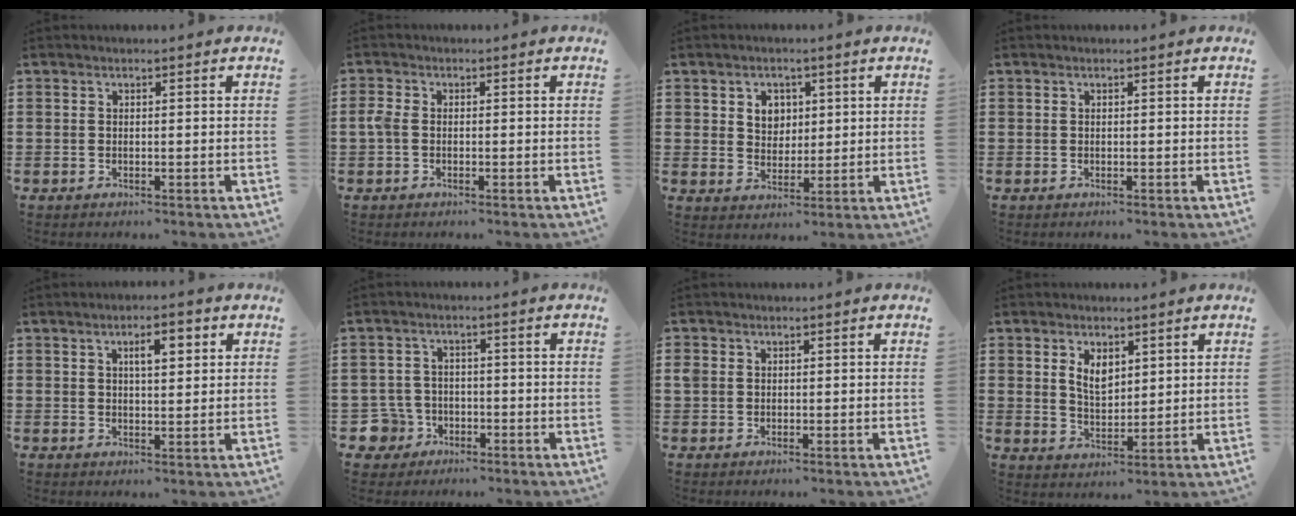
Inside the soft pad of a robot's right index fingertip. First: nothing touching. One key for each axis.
{"total": 2.1, "fx": -0.4, "fy": 1.4, "fz": 1.6, "tx": -0.056, "ty": -0.006, "tz": -0.016}
{"total": 3.8, "fx": 1.5, "fy": 3.2, "fz": 1.3, "tx": -0.030, "ty": 0.010, "tz": 0.024}
{"total": 0.0}
{"total": 4.0, "fx": 1.5, "fy": 1.3, "fz": 3.5, "tx": -0.049, "ty": -0.002, "tz": 0.017}
{"total": 5.5, "fx": -2.6, "fy": 4.5, "fz": 1.7, "tx": -0.073, "ty": 0.004, "tz": -0.058}
{"total": 1.6, "fx": 0.3, "fy": 1.4, "fz": 0.7, "tx": -0.017, "ty": 0.008, "tz": 0.006}
{"total": 3.9, "fx": 1.8, "fy": 2.4, "fz": 2.5, "tx": -0.049, "ty": 0.007, "tz": 0.031}